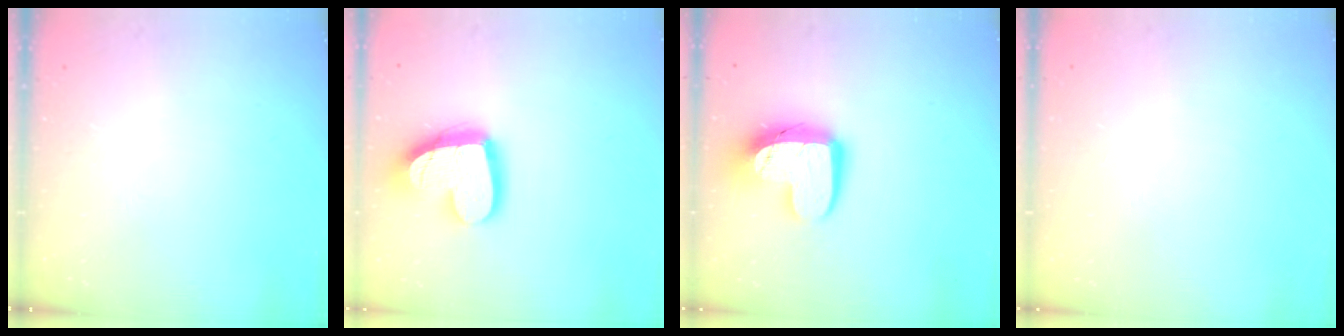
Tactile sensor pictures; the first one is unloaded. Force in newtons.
{"total": 17.0, "press": 17.0, "slide": 1.5}
{"total": 14.3, "press": 14.3, "slide": 1.2}
{"total": 0.0}